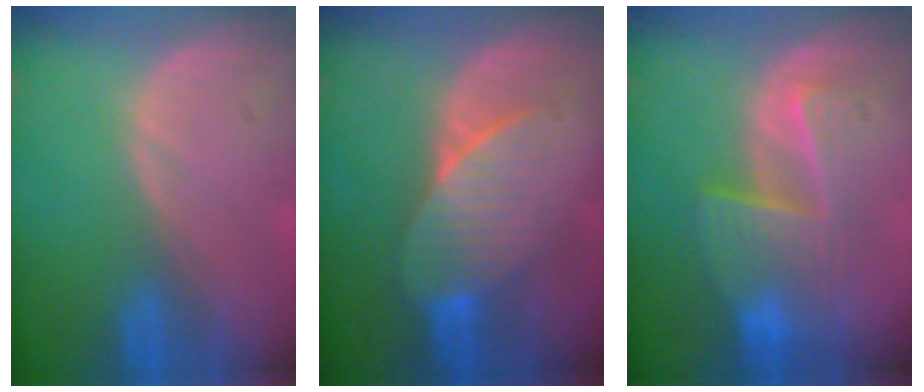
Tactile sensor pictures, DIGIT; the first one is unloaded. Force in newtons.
{"total": 7.1, "press": 6.5, "slide": 2.8}
{"total": 6.6, "press": 6.5, "slide": 1.0}